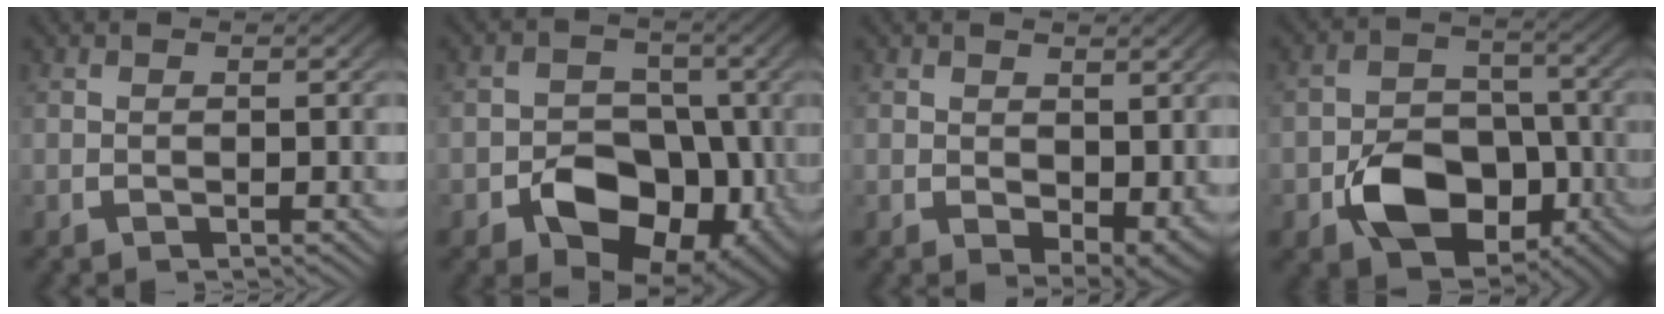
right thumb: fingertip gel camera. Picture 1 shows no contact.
{"total": 11.4, "force": [-2.7, 8.5, 7.1], "torque": [-0.110, -0.037, -0.036]}
{"total": 3.4, "force": [0.2, 2.2, 2.7], "torque": [-0.035, -0.024, 0.018]}
{"total": 11.1, "force": [-3.9, 7.7, 6.9], "torque": [-0.126, -0.044, -0.049]}